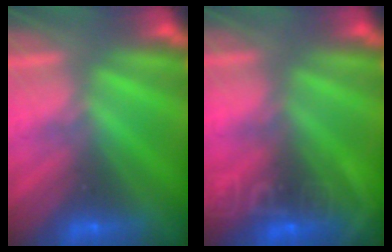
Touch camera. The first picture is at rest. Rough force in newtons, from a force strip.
{"total": 9.3}